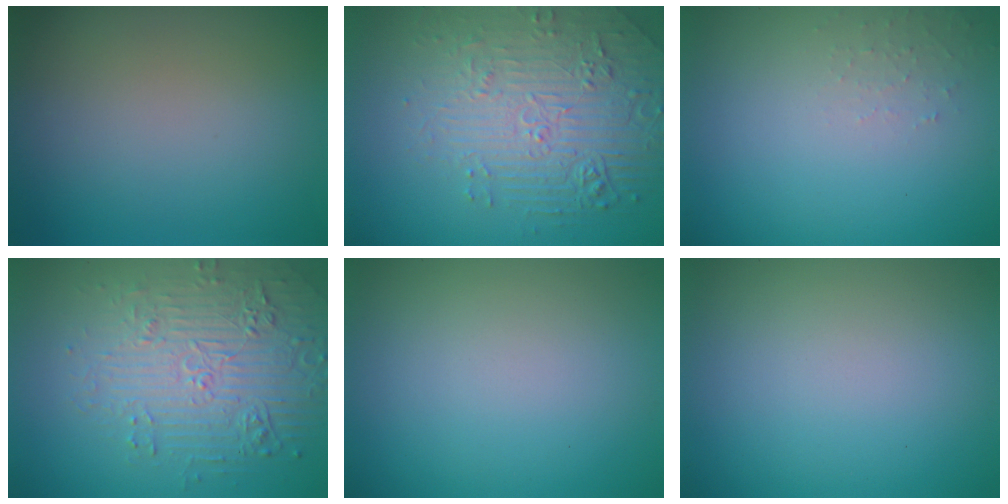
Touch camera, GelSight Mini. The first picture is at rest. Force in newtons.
{"total": 4.8, "press": 4.4, "slide": 1.9}
{"total": 1.1, "press": 1.0, "slide": 0.2}
{"total": 6.0, "press": 4.8, "slide": 3.6}
{"total": 0.0}
{"total": 0.0}